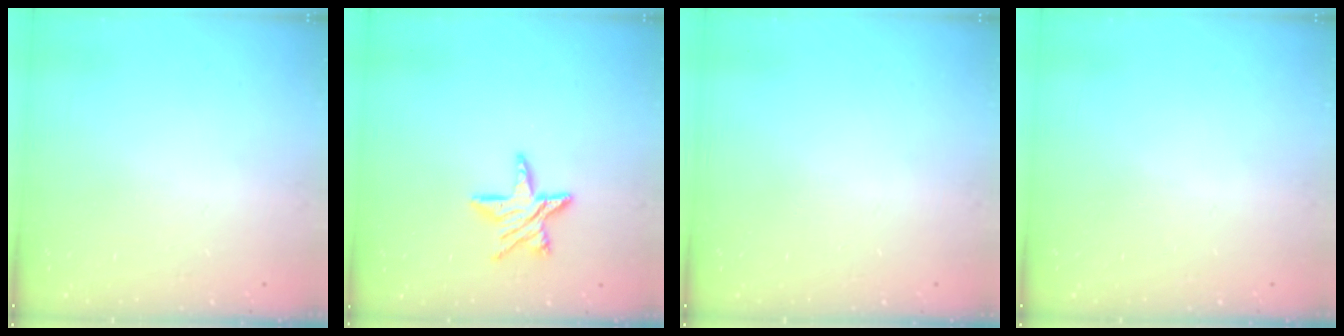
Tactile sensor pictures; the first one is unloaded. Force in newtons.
{"total": 9.8, "press": 9.8, "slide": 0.7}
{"total": 0.0}
{"total": 0.0}